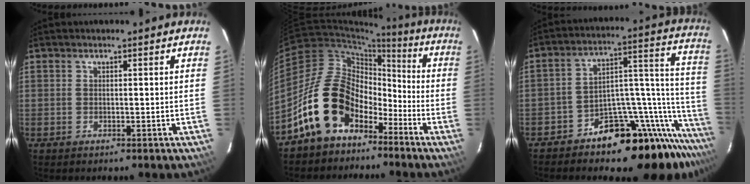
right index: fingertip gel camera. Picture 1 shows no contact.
{"total": 15.1, "force": [-8.7, 10.0, 7.2], "torque": [-0.136, 0.019, -0.145]}
{"total": 20.2, "force": [-17.5, 5.8, 8.3], "torque": [-0.065, 0.045, -0.271]}